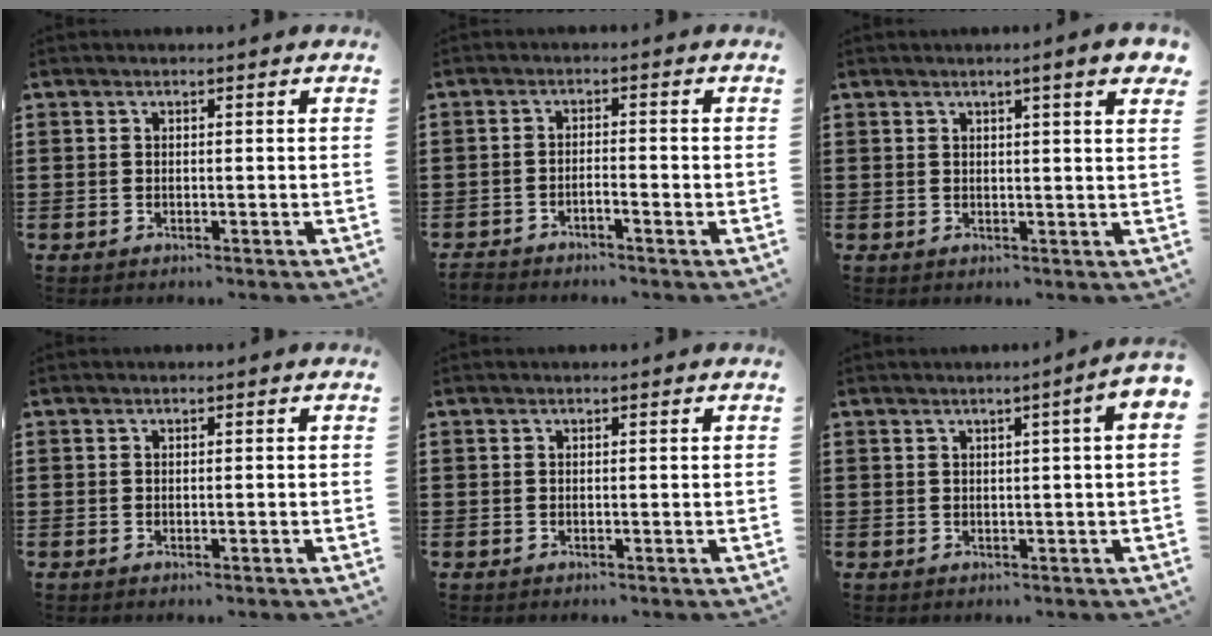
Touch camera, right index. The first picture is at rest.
{"total": 1.9, "force": [-1.8, -0.1, 0.6], "torque": [-0.013, -0.001, -0.036]}
{"total": 2.9, "force": [1.9, -0.1, 2.3], "torque": [-0.047, 0.001, 0.032]}
{"total": 0.0}
{"total": 0.0}
{"total": 2.6, "force": [0.4, -0.2, 2.5], "torque": [-0.044, -0.003, 0.005]}